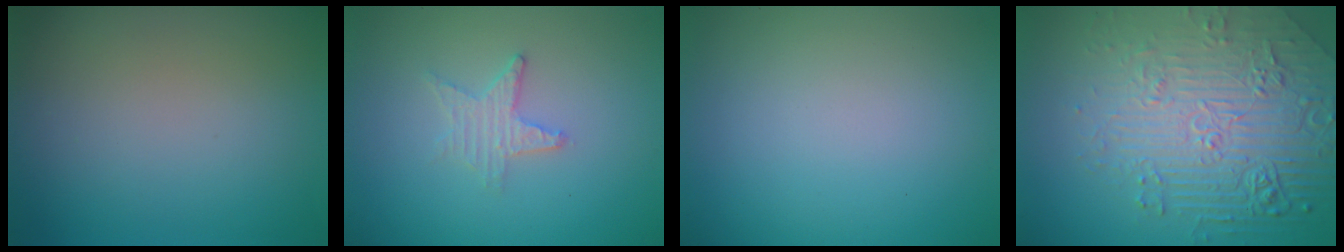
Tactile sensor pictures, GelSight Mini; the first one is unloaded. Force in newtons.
{"total": 2.1, "press": 2.0, "slide": 0.4}
{"total": 0.0}
{"total": 8.6, "press": 5.9, "slide": 6.2}